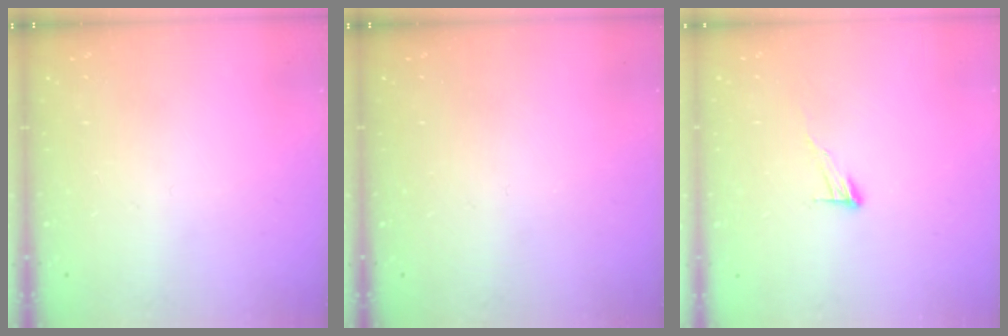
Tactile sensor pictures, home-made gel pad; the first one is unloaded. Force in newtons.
{"total": 0.0}
{"total": 5.6, "press": 5.6, "slide": 0.2}